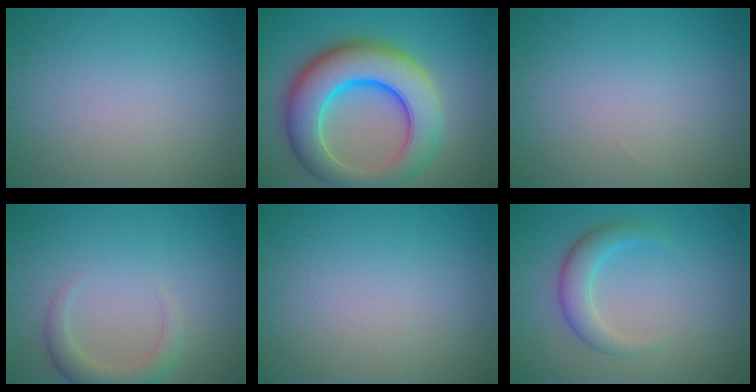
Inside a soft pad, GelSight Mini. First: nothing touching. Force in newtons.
{"total": 11.5, "press": 11.5, "slide": 0.3}
{"total": 0.0}
{"total": 2.8, "press": 2.8, "slide": 0.4}
{"total": 0.0}
{"total": 3.3, "press": 3.3, "slide": 0.2}